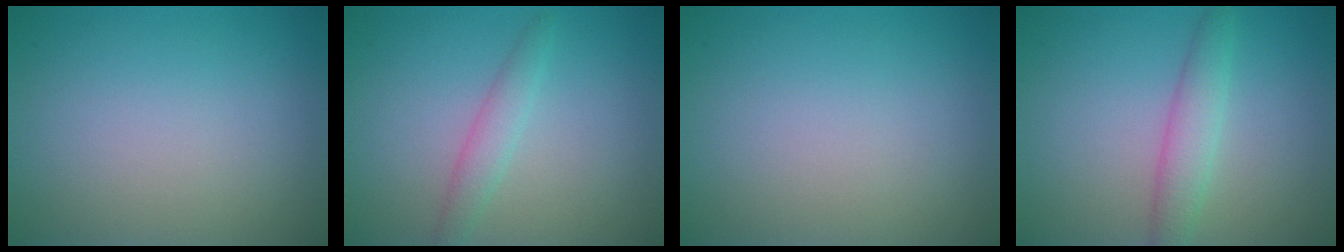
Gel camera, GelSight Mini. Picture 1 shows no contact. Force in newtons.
{"total": 1.9, "press": 1.9, "slide": 0.1}
{"total": 0.0}
{"total": 2.7, "press": 2.7, "slide": 0.1}